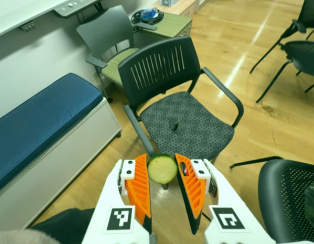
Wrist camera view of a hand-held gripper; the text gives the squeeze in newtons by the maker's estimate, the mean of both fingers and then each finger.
{"total": 9.6, "left": 9.7, "right": 9.5}